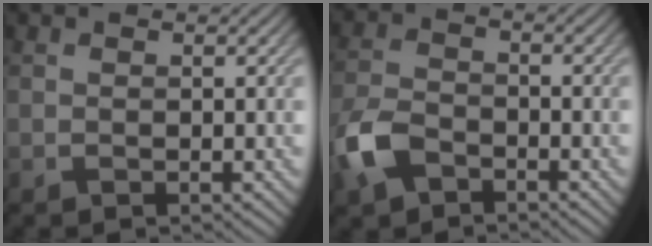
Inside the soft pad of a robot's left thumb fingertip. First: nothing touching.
{"total": 6.0, "force": [-3.6, 3.3, 3.5], "torque": [-0.084, -0.005, -0.084]}